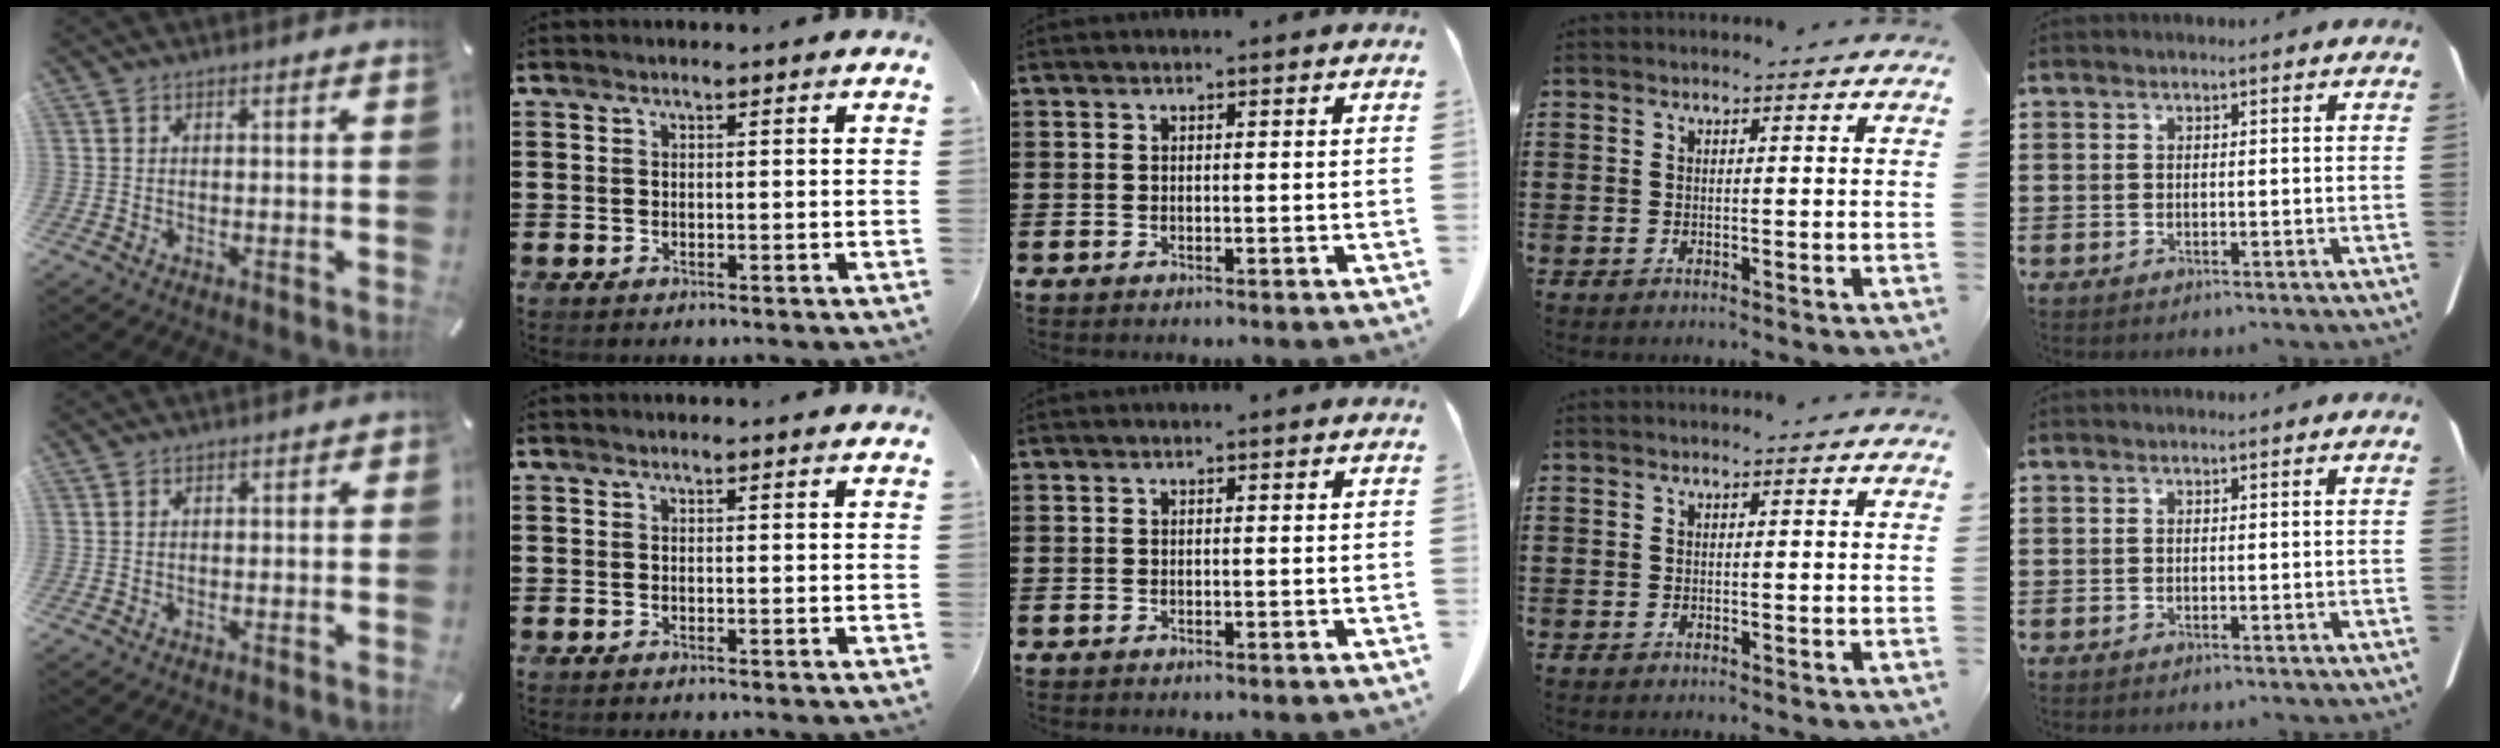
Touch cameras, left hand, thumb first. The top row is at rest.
{"thumb": {"total": 1.6, "force": [-1.1, 0.9, 0.7], "torque": [-0.013, 0.007, -0.023]}}